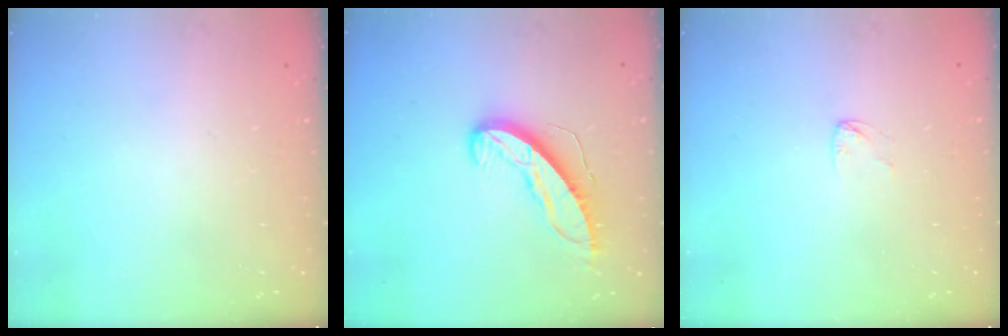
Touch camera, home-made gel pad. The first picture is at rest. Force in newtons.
{"total": 9.6, "press": 9.6, "slide": 0.2}
{"total": 2.8, "press": 2.8, "slide": 0.2}